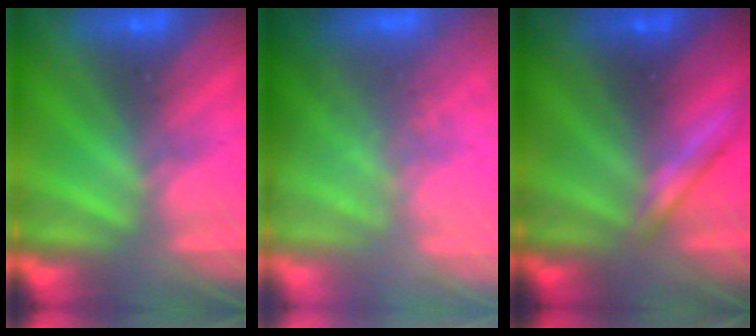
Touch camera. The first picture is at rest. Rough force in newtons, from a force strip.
{"total": 7.5}
{"total": 1.9}